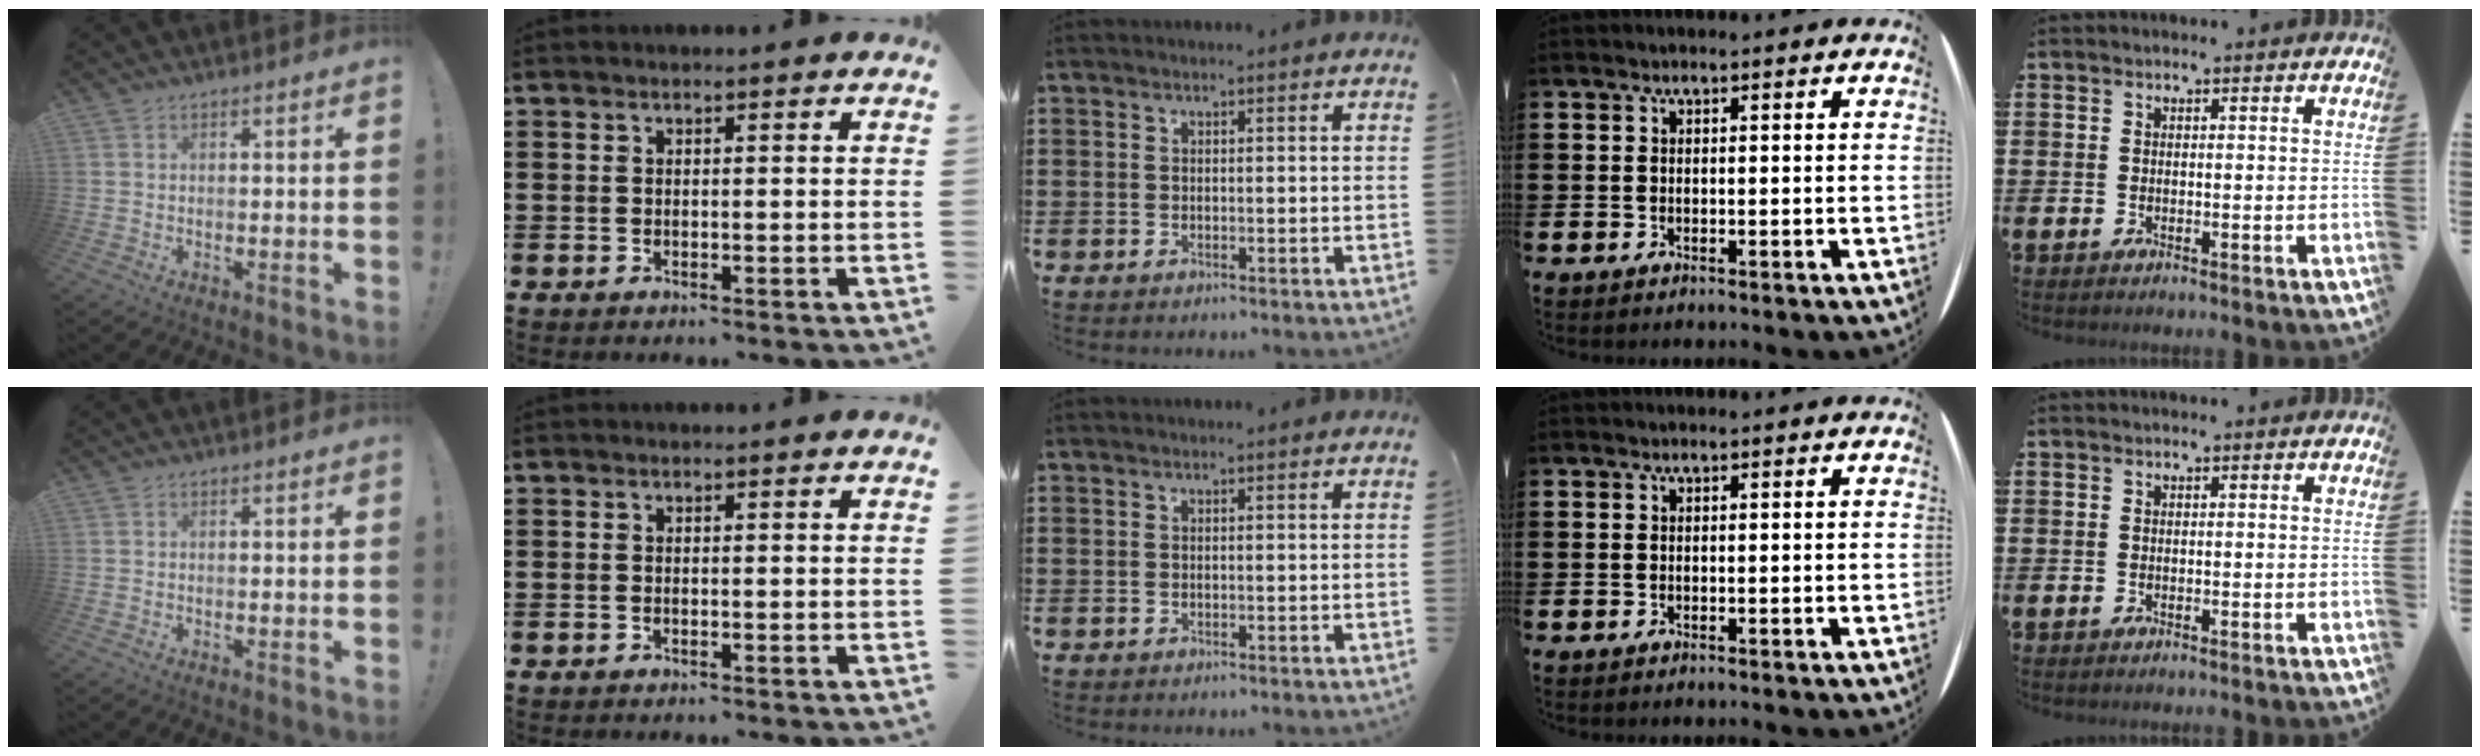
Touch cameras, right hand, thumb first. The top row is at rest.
{}